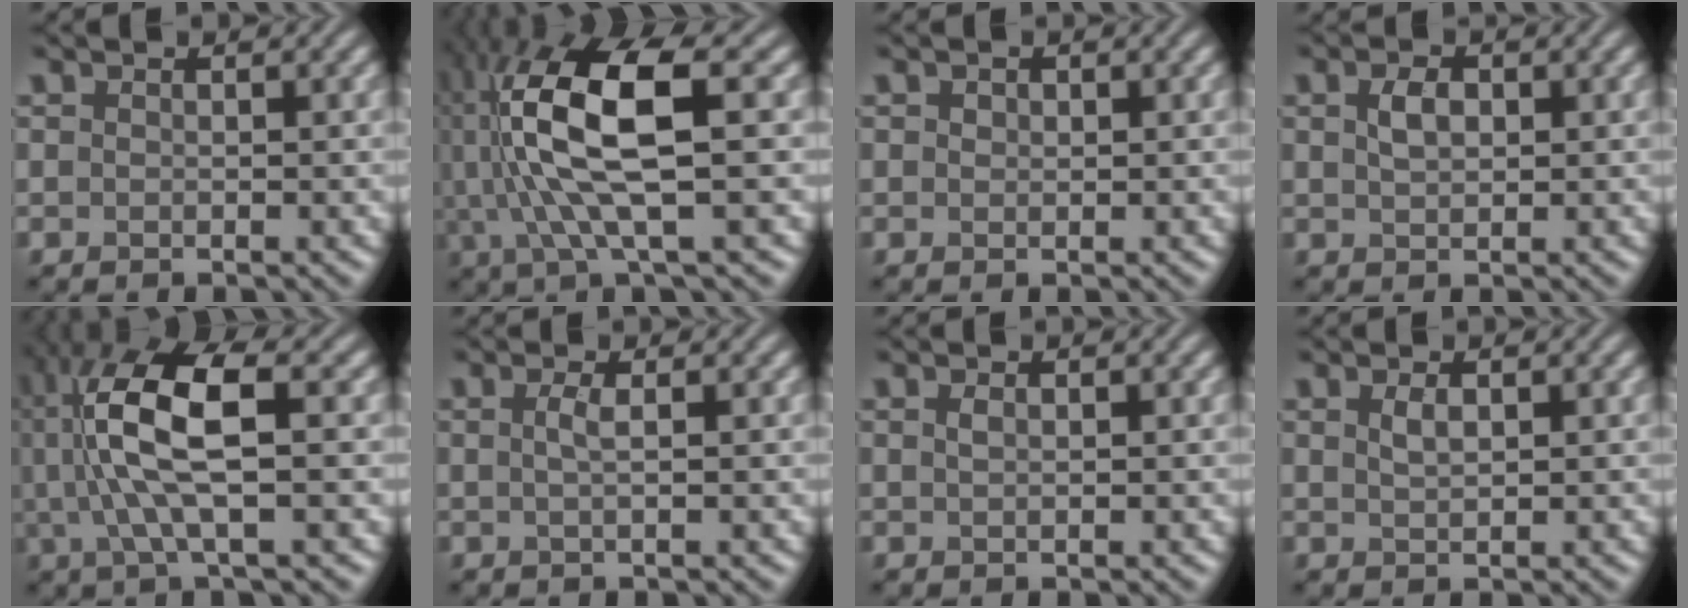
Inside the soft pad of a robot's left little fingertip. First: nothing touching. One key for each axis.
{"total": 10.9, "fx": 1.3, "fy": 3.3, "fz": 10.3, "tx": -0.212, "ty": 0.005, "tz": 0.028}
{"total": 0.6, "fx": 0.3, "fy": 0.5, "fz": 0.2, "tx": -0.003, "ty": -0.002, "tz": 0.003}
{"total": 1.9, "fx": 0.5, "fy": 1.2, "fz": 1.4, "tx": -0.029, "ty": 0.002, "tz": 0.010}
{"total": 8.7, "fx": 0.9, "fy": 2.7, "fz": 8.3, "tx": -0.172, "ty": 0.007, "tz": 0.019}
{"total": 1.2, "fx": 0.1, "fy": 0.3, "fz": 1.2, "tx": -0.025, "ty": 0.002, "tz": 0.001}
{"total": 0.5, "fx": 0.2, "fy": 0.3, "fz": 0.4, "tx": -0.010, "ty": 0.002, "tz": 0.004}
{"total": 1.1, "fx": 0.5, "fy": 0.5, "fz": 0.9, "tx": -0.022, "ty": 0.001, "tz": 0.013}